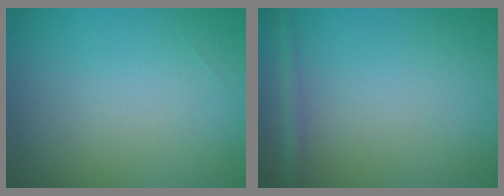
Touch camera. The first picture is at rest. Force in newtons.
{"total": 1.3, "press": 1.3, "slide": 0.1}